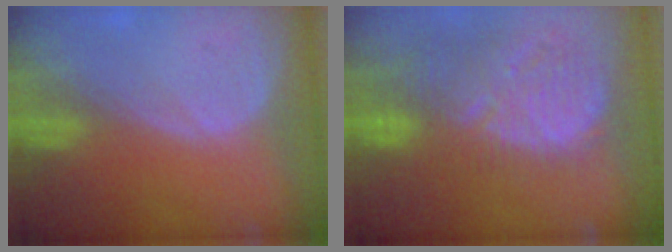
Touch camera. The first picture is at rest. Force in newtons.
{"total": 12.9, "press": 11.3, "slide": 6.3}